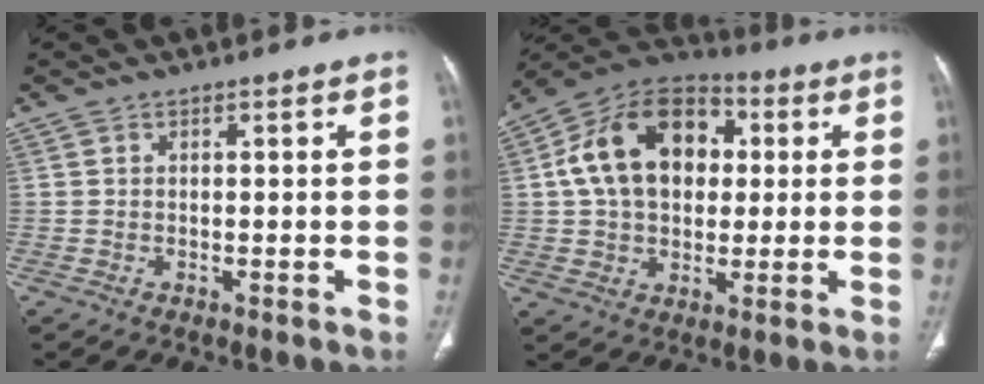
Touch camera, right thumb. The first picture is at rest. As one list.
[{"total": 18.5, "force": [2.9, 13.1, 12.8], "torque": [-0.187, 0.023, 0.041]}]